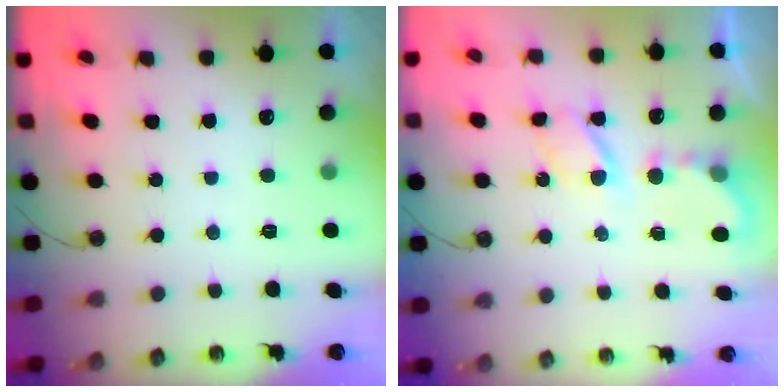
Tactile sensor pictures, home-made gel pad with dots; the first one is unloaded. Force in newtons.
{"total": 5.9, "press": 5.9, "slide": 0.3}